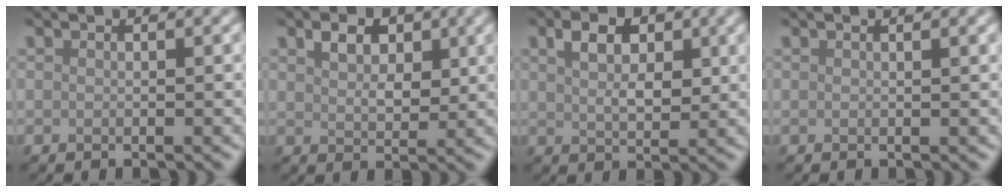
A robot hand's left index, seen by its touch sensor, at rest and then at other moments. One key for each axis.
{"total": 3.0, "fx": 1.5, "fy": 1.9, "fz": 1.8, "tx": -0.033, "ty": 0.001, "tz": 0.022}
{"total": 4.1, "fx": 1.6, "fy": 2.3, "fz": 2.9, "tx": -0.049, "ty": 0.005, "tz": 0.026}
{"total": 0.9, "fx": 0.5, "fy": 0.3, "fz": 0.7, "tx": -0.004, "ty": 0.003, "tz": 0.004}